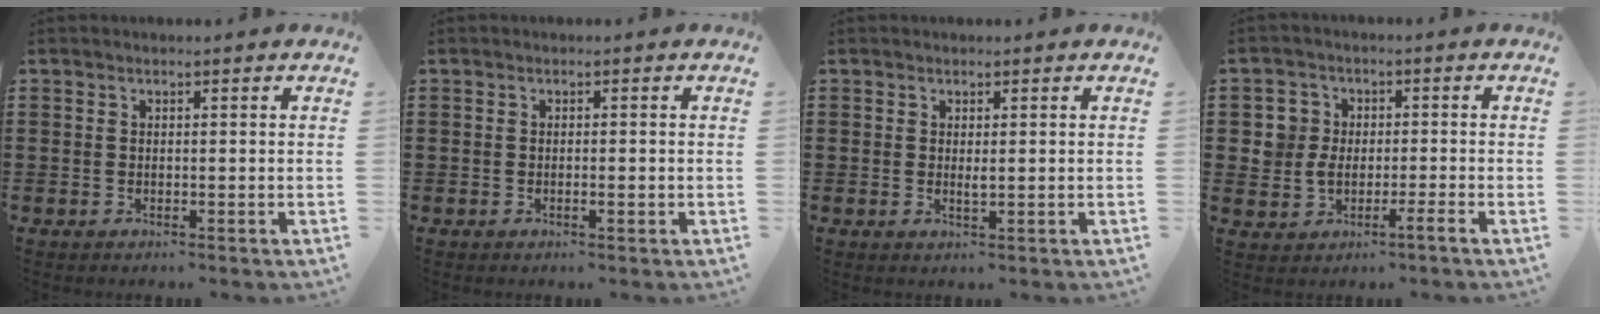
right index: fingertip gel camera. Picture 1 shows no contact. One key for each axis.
{"total": 1.1, "fx": -0.4, "fy": 0.2, "fz": 1.0, "tx": -0.019, "ty": -0.005, "tz": -0.006}
{"total": 1.0, "fx": 0.2, "fy": 0.2, "fz": 1.0, "tx": -0.020, "ty": -0.001, "tz": 0.004}
{"total": 3.5, "fx": -1.0, "fy": 2.9, "fz": 1.7, "tx": -0.051, "ty": 0.008, "tz": -0.024}